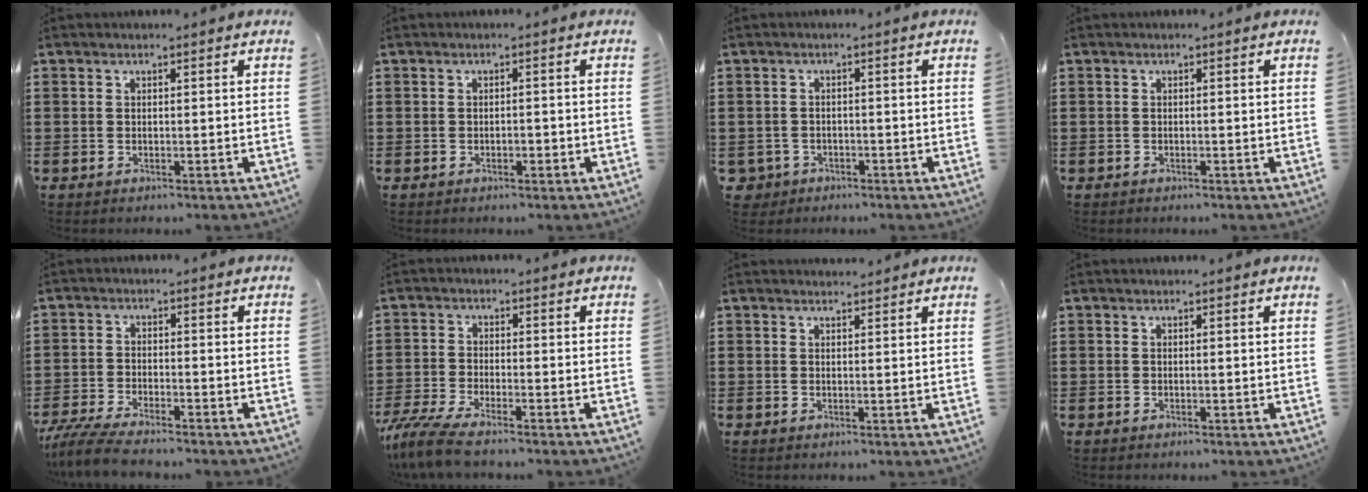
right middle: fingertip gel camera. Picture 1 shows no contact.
{"total": 0.8, "force": [-0.5, 0.4, 0.5], "torque": [-0.011, -0.003, -0.009]}
{"total": 1.8, "force": [-1.4, 1.1, 0.0], "torque": [-0.013, -0.001, -0.036]}
{"total": 0.0}
{"total": 4.9, "force": [-4.5, 0.3, 1.9], "torque": [-0.059, -0.015, -0.094]}
{"total": 5.1, "force": [-4.3, 0.4, 2.8], "torque": [-0.088, -0.024, -0.093]}
{"total": 1.1, "force": [1.1, 0.0, 0.0], "torque": [-0.003, -0.002, 0.022]}
{"total": 0.0}